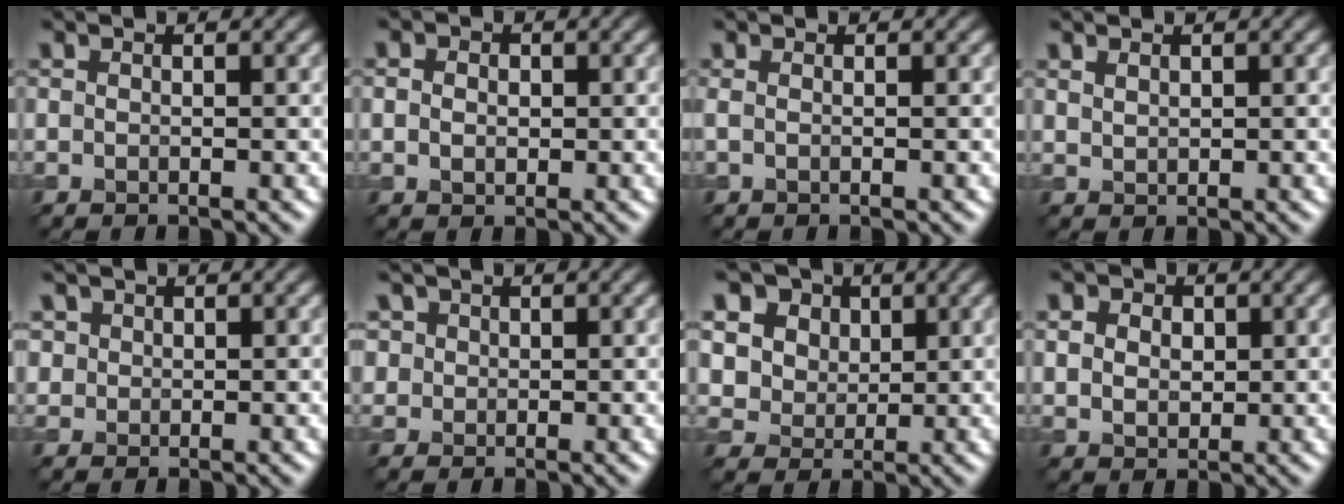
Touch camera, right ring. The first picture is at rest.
{"total": 2.0, "force": [0.3, 1.6, 1.2], "torque": [-0.019, 0.009, -0.003]}
{"total": 0.8, "force": [0.1, 0.3, 0.7], "torque": [-0.013, -0.002, -0.004]}
{"total": 0.9, "force": [0.7, 0.4, 0.4], "torque": [-0.012, 0.000, 0.018]}
{"total": 1.5, "force": [0.7, 1.3, 0.2], "torque": [-0.003, -0.005, 0.020]}
{"total": 2.5, "force": [1.3, 2.1, 0.7], "torque": [-0.023, 0.004, 0.029]}
{"total": 10.7, "force": [5.6, 7.9, 4.6], "torque": [-0.110, 0.022, 0.085]}
{"total": 4.5, "force": [1.9, 3.3, 2.3], "torque": [-0.047, 0.013, 0.015]}